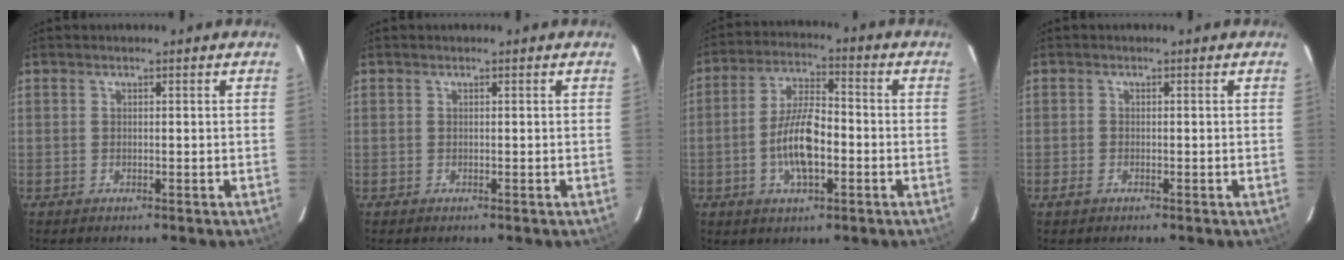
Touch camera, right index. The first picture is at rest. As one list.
[{"total": 0.0}, {"total": 10.2, "force": [-2.8, 3.9, 9.0], "torque": [-0.180, 0.006, -0.051]}, {"total": 1.2, "force": [-0.8, 0.7, 0.7], "torque": [-0.014, -0.002, -0.017]}]